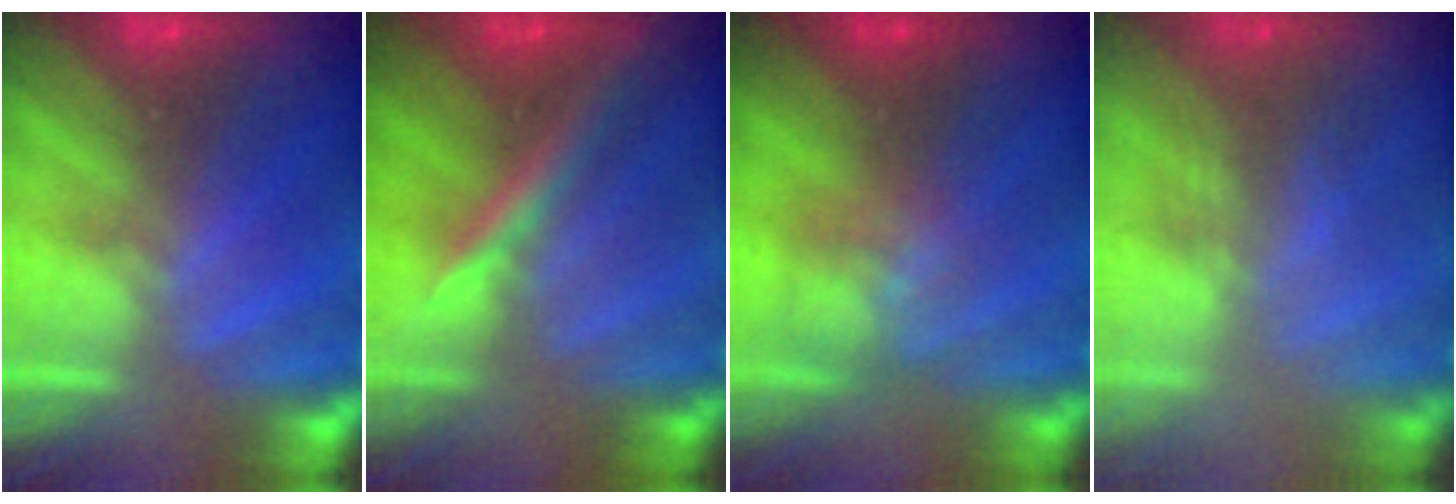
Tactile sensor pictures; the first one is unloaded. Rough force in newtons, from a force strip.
{"total": 2.4}
{"total": 2.6}
{"total": 3.5}